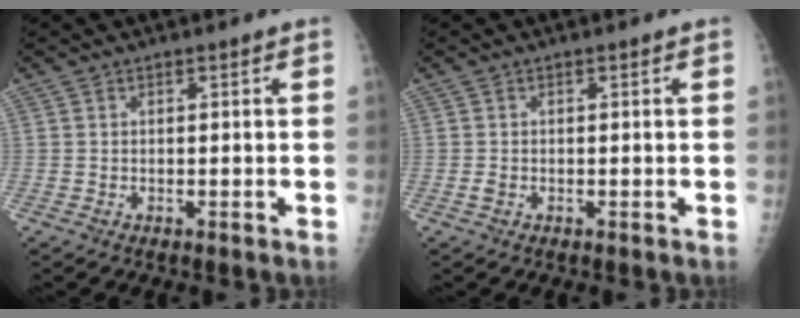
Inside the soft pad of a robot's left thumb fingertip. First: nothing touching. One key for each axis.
{"total": 0.8, "fx": -0.1, "fy": 0.6, "fz": 0.5, "tx": -0.009, "ty": -0.001, "tz": -0.002}